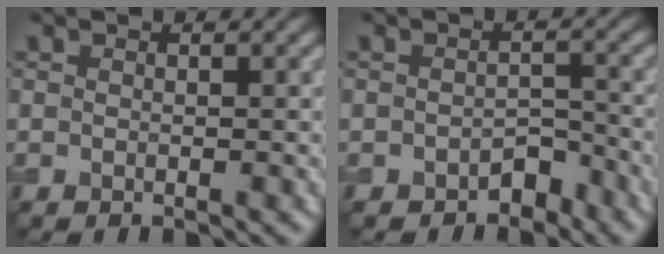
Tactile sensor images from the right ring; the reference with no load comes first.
{"total": 2.2, "force": [-1.5, 1.3, 1.0], "torque": [-0.012, 0.007, -0.020]}